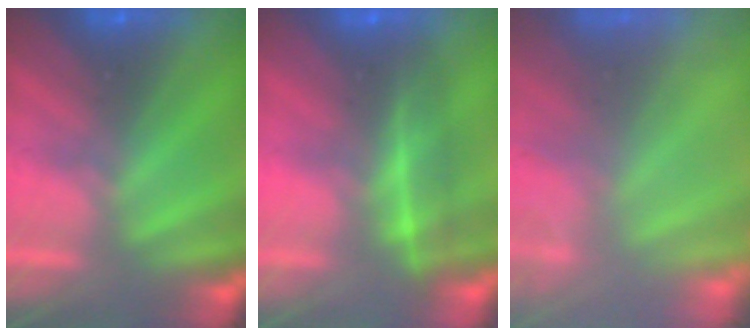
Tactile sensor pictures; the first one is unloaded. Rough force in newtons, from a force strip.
{"total": 2.0}
{"total": 7.5}